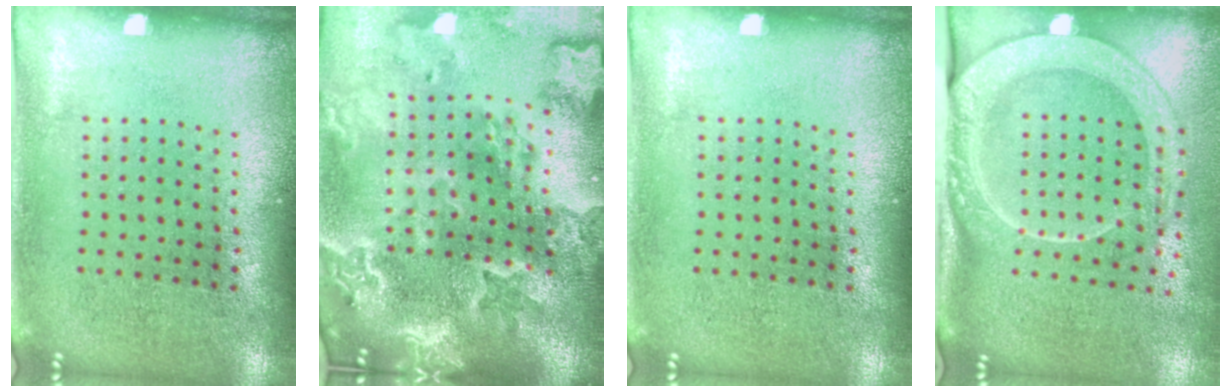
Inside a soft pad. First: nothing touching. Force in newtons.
{"total": 4.7, "press": 3.8, "slide": 2.8}
{"total": 0.0}
{"total": 2.5, "press": 2.0, "slide": 1.6}